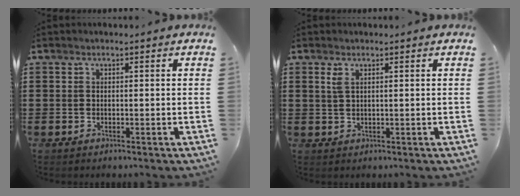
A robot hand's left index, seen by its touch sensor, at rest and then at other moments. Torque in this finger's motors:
{"motor_torque": [0.54, -0.11, 0.20, 0.05]}